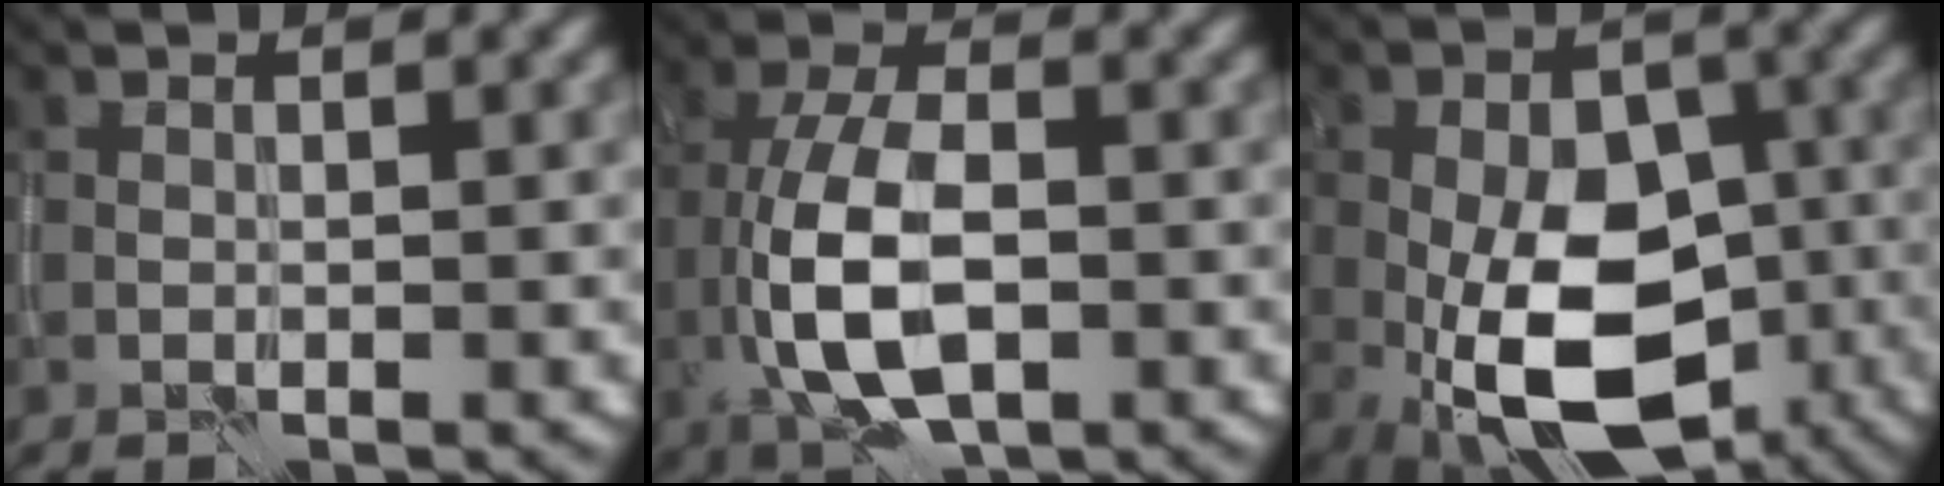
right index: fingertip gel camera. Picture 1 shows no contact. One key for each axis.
{"total": 8.6, "fx": -1.9, "fy": 4.3, "fz": 7.2, "tx": -0.153, "ty": -0.003, "tz": -0.036}
{"total": 12.8, "fx": -3.9, "fy": 7.6, "fz": 9.6, "tx": -0.168, "ty": -0.022, "tz": -0.060}